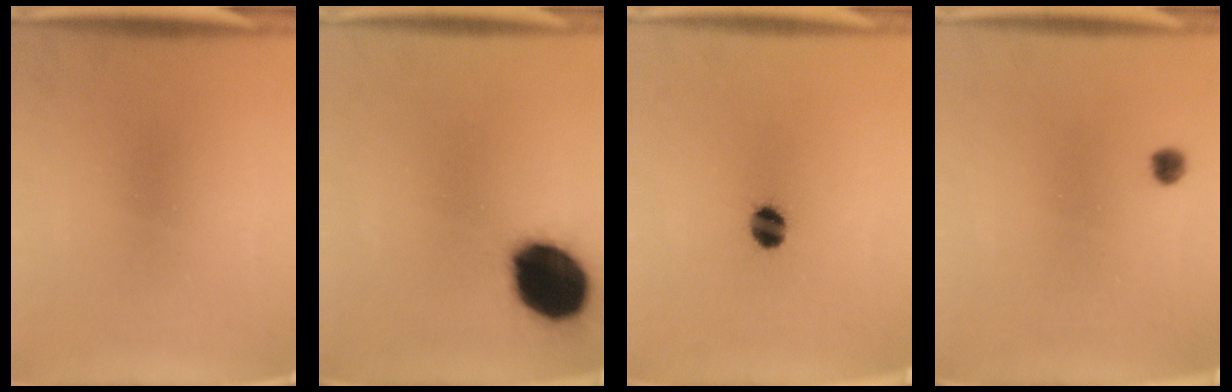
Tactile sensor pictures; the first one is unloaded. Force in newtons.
{"total": 20.1}
{"total": 5.0}
{"total": 1.8}